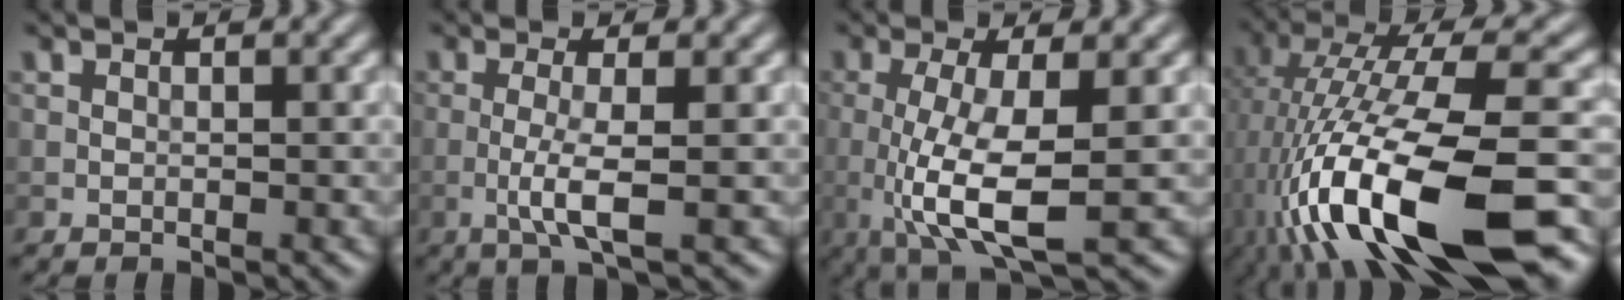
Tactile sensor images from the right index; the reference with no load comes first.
{"total": 3.0, "force": [-0.8, 0.3, 2.9], "torque": [-0.061, -0.002, -0.022]}
{"total": 6.6, "force": [-0.7, 1.8, 6.3], "torque": [-0.127, -0.014, -0.008]}
{"total": 16.3, "force": [-6.2, 5.2, 14.1], "torque": [-0.251, 0.015, -0.103]}